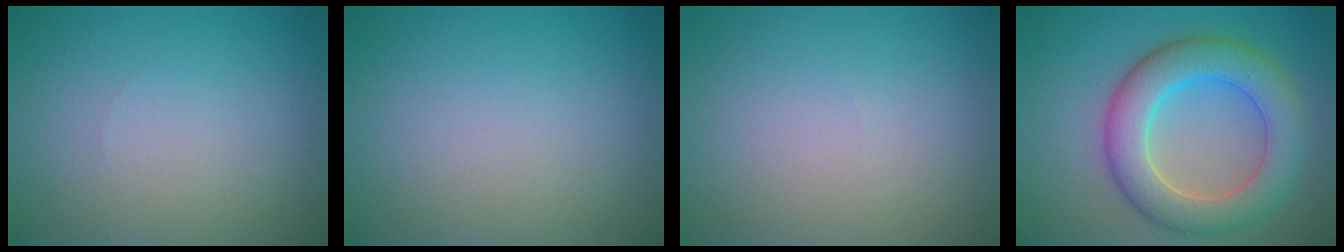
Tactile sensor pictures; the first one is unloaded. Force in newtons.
{"total": 0.0}
{"total": 0.0}
{"total": 7.4, "press": 7.3, "slide": 0.5}